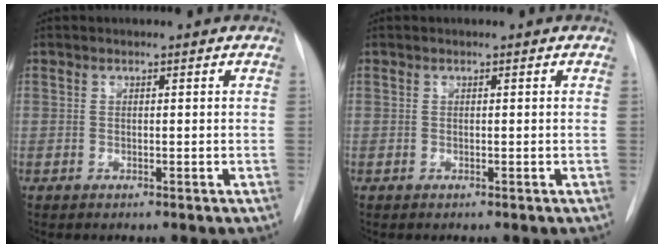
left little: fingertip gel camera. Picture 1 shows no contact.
{"total": 0.0}